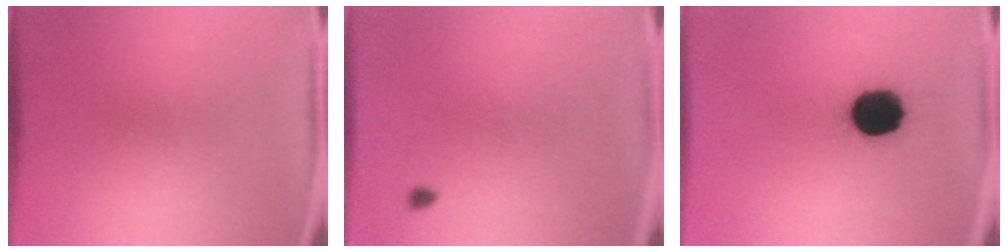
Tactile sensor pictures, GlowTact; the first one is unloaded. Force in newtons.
{"total": 0.9}
{"total": 15.9}